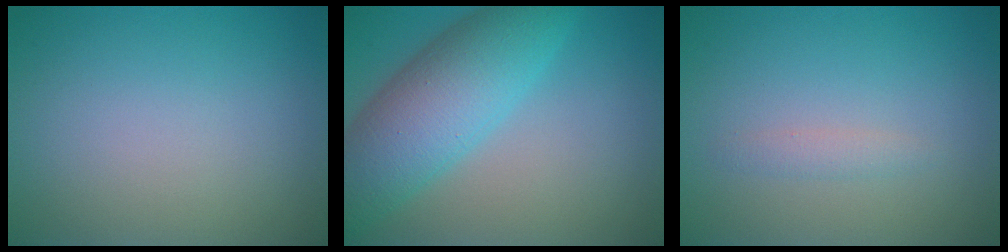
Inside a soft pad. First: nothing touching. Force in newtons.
{"total": 8.3, "press": 8.3, "slide": 0.4}
{"total": 1.0, "press": 1.0, "slide": 0.0}